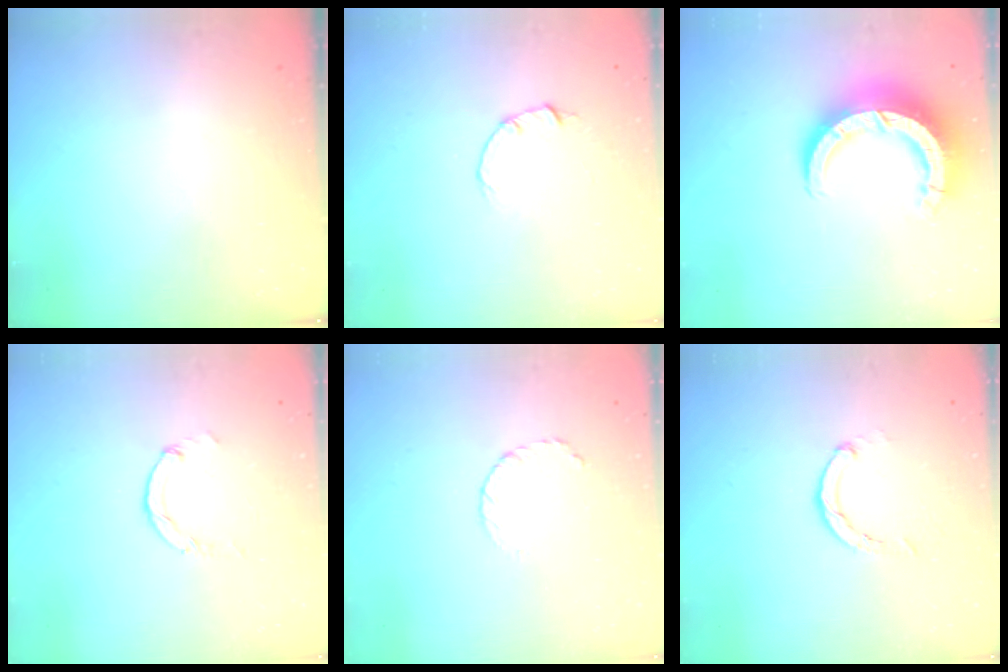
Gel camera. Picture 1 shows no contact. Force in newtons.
{"total": 2.0, "press": 2.0, "slide": 0.3}
{"total": 12.5, "press": 12.4, "slide": 1.3}
{"total": 1.1, "press": 1.1, "slide": 0.2}
{"total": 3.5, "press": 3.5, "slide": 0.4}
{"total": 2.4, "press": 2.4, "slide": 0.4}